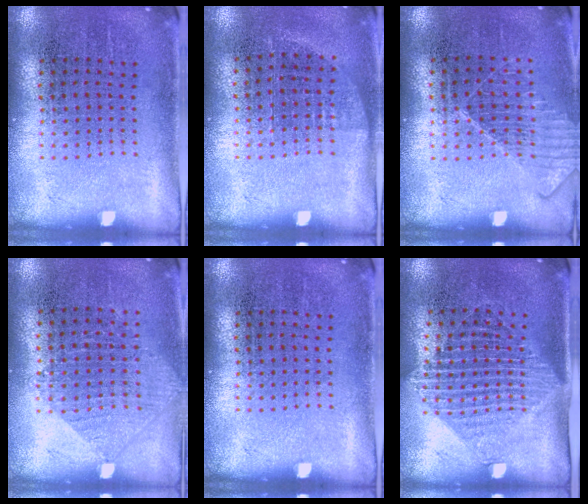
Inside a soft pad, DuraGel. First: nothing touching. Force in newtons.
{"total": 0.7, "press": 0.6, "slide": 0.3}
{"total": 1.3, "press": 1.3, "slide": 0.3}
{"total": 0.5, "press": 0.5, "slide": 0.2}
{"total": 0.0}
{"total": 1.5, "press": 1.2, "slide": 0.9}